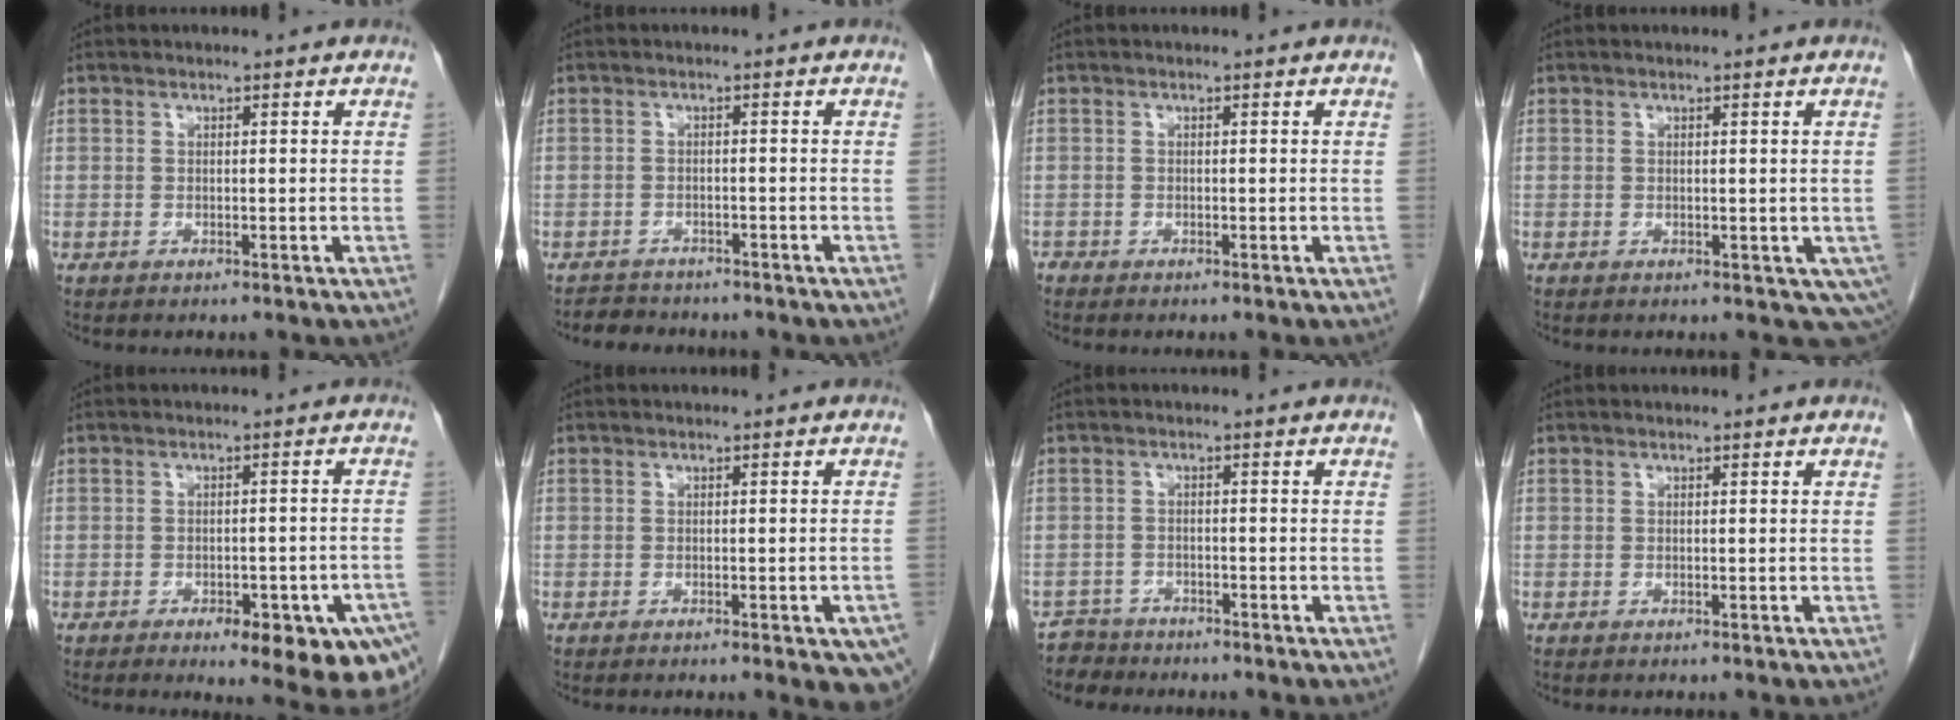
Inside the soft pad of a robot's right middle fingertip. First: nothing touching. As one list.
[{"total": 4.1, "force": [-3.7, 1.7, 0.4], "torque": [-0.012, -0.002, -0.051]}, {"total": 0.5, "force": [-0.5, 0.2, 0.0], "torque": [-0.005, -0.001, -0.010]}, {"total": 3.4, "force": [-0.1, 2.3, 2.4], "torque": [-0.018, -0.004, 0.007]}, {"total": 14.2, "force": [-8.4, 4.9, 10.4], "torque": [-0.077, 0.005, -0.099]}, {"total": 6.5, "force": [-4.0, 1.6, 4.9], "torque": [-0.037, -0.011, -0.050]}, {"total": 3.4, "force": [-3.0, 1.3, -1.0], "torque": [0.017, -0.002, -0.057]}, {"total": 0.0}]